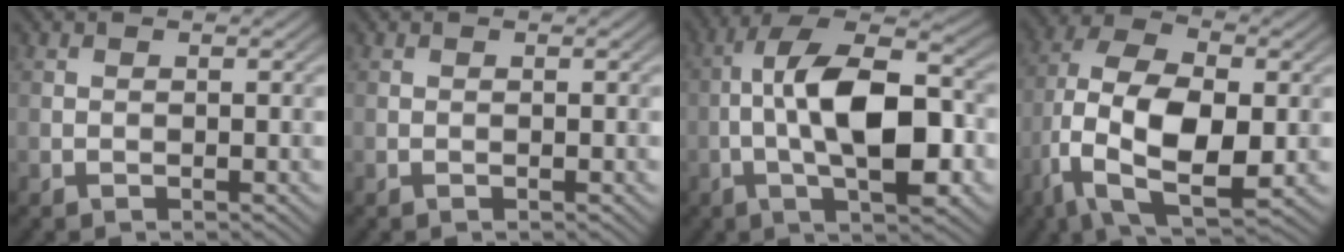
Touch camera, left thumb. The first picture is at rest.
{"total": 0.0}
{"total": 13.5, "force": [-1.7, 5.5, 12.2], "torque": [-0.204, 0.017, -0.035]}
{"total": 13.6, "force": [-3.7, 7.1, 11.0], "torque": [-0.228, -0.011, -0.072]}